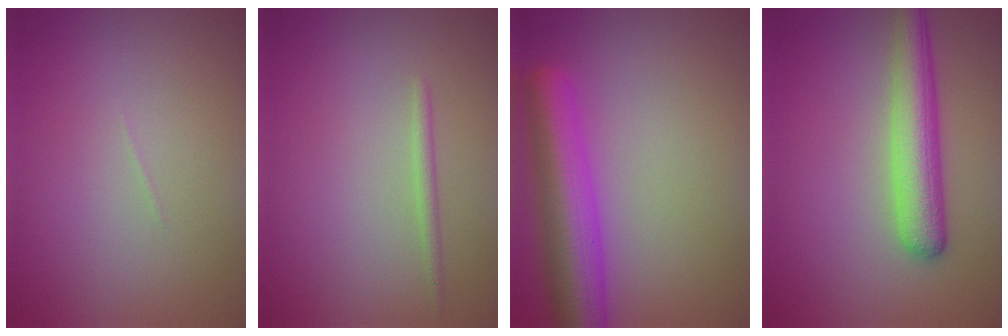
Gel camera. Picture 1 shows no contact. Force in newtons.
{"total": 1.0, "press": 1.0, "slide": 0.0}
{"total": 7.7, "press": 7.7, "slide": 0.3}
{"total": 4.9, "press": 4.9, "slide": 0.2}